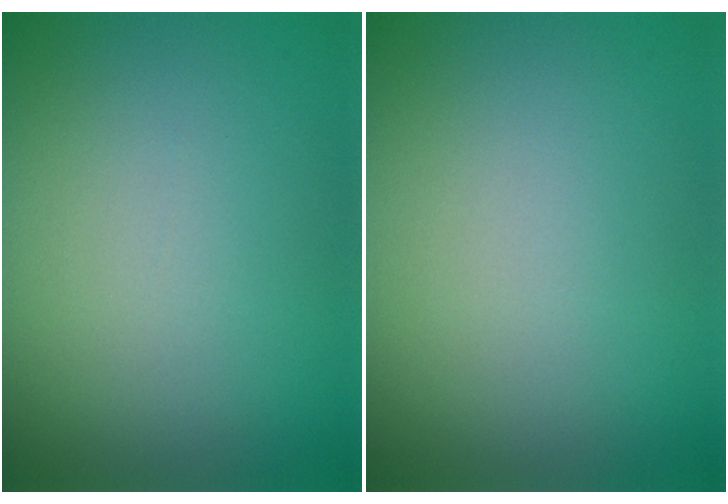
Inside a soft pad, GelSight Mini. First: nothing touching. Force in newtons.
{"total": 0.0}